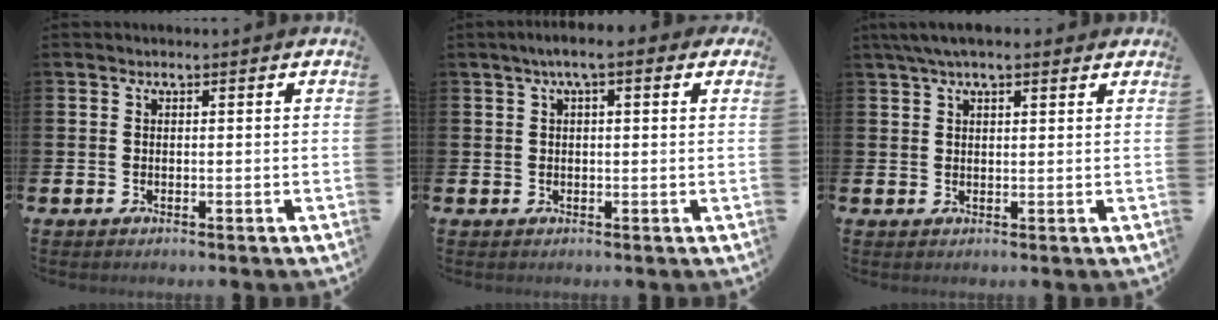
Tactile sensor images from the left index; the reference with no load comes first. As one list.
[{"total": 3.5, "force": [1.7, 0.9, 2.9], "torque": [-0.046, 0.005, 0.025]}, {"total": 4.1, "force": [3.1, 1.2, 2.4], "torque": [-0.048, 0.002, 0.056]}]